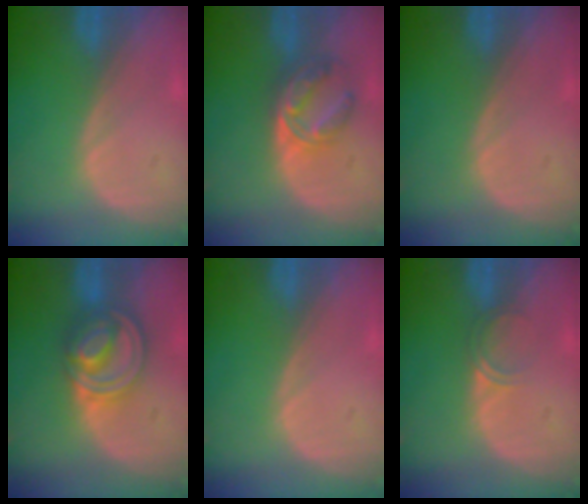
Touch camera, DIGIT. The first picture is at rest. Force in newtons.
{"total": 5.8, "press": 5.5, "slide": 1.8}
{"total": 0.0}
{"total": 7.9, "press": 6.9, "slide": 3.9}
{"total": 0.0}
{"total": 1.8, "press": 1.5, "slide": 1.1}